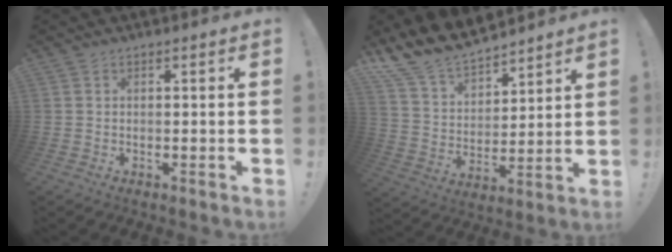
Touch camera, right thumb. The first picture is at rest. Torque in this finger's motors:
{"motor_torque": [0.44, 1.60, 0.27, 0.15, 0.05]}